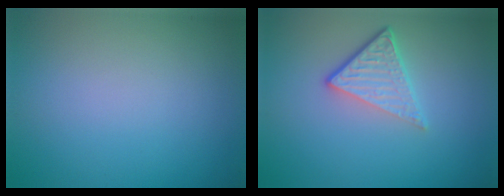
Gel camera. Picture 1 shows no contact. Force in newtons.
{"total": 4.0, "press": 2.7, "slide": 2.9}